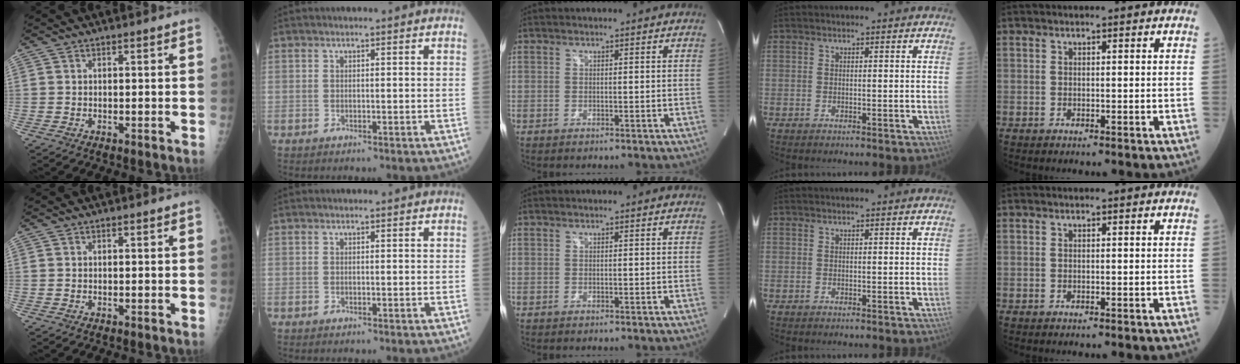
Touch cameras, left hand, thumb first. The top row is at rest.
{}